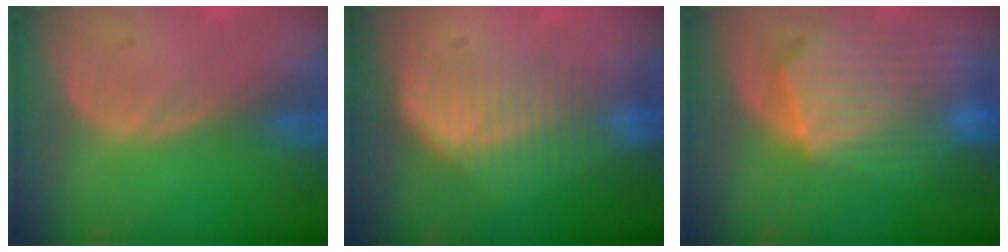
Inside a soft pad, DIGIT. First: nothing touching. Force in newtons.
{"total": 7.4, "press": 6.4, "slide": 3.8}
{"total": 10.4, "press": 9.1, "slide": 5.1}